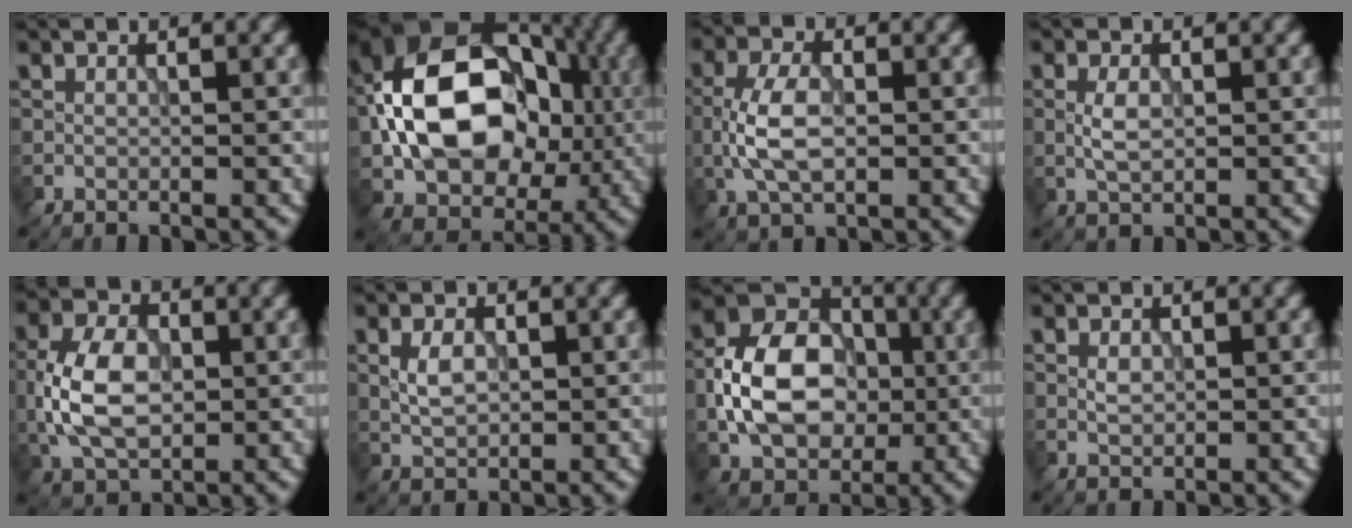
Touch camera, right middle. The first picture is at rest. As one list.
[{"total": 14.8, "force": [0.3, 10.7, 10.2], "torque": [-0.172, 0.020, -0.006]}, {"total": 4.9, "force": [-0.6, 2.8, 4.0], "torque": [-0.091, 0.001, -0.015]}, {"total": 1.9, "force": [0.1, 1.0, 1.6], "torque": [-0.038, 0.000, 0.002]}, {"total": 7.1, "force": [-0.4, 4.8, 5.3], "torque": [-0.114, 0.005, -0.013]}, {"total": 2.5, "force": [0.4, 1.6, 1.8], "torque": [-0.040, 0.001, 0.008]}, {"total": 9.6, "force": [-0.9, 7.0, 6.5], "torque": [-0.126, 0.014, -0.027]}, {"total": 1.0, "force": [0.2, 0.7, 0.6], "torque": [-0.014, 0.000, 0.004]}]